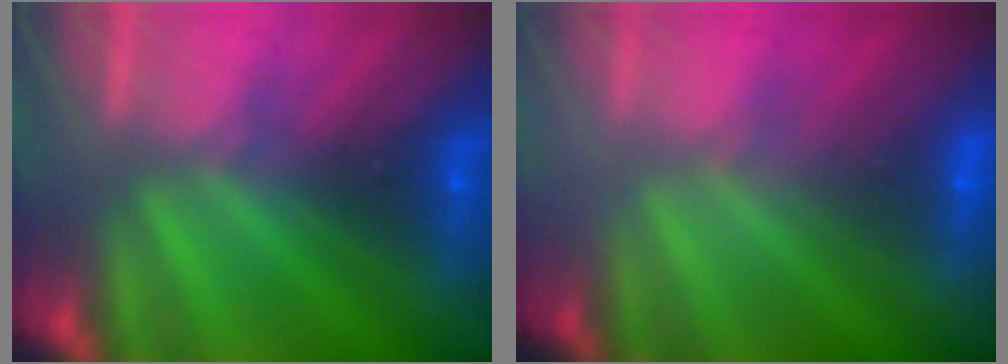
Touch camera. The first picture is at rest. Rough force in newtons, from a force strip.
{"total": 2.4}